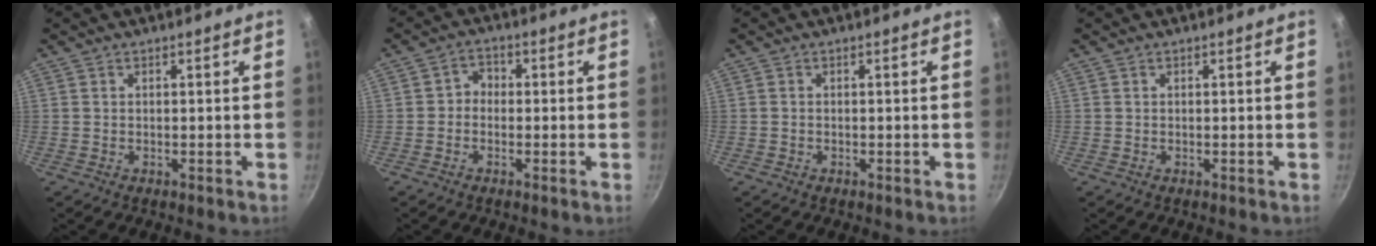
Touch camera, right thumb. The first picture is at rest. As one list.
[{"total": 2.9, "force": [-0.7, 2.4, 1.3], "torque": [-0.008, 0.015, -0.022]}, {"total": 0.0}, {"total": 0.0}]